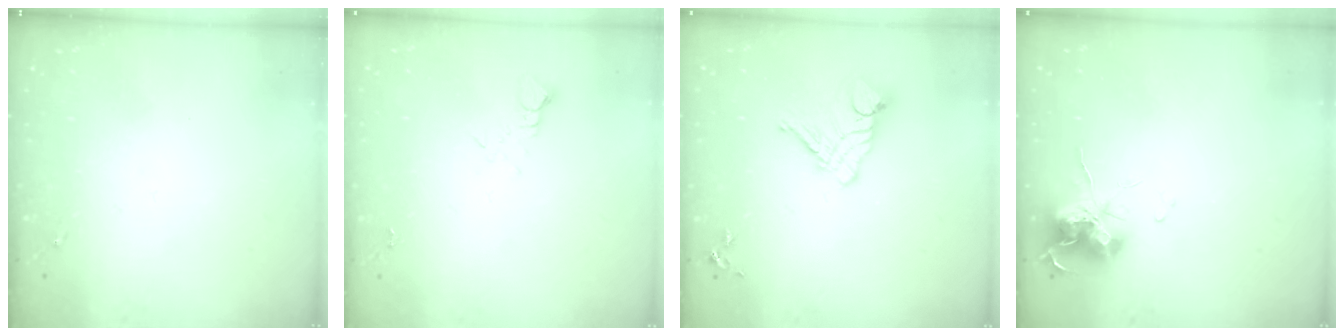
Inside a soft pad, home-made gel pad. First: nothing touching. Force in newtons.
{"total": 2.7, "press": 2.7, "slide": 0.2}
{"total": 11.6, "press": 11.5, "slide": 1.1}
{"total": 12.6, "press": 12.5, "slide": 1.4}